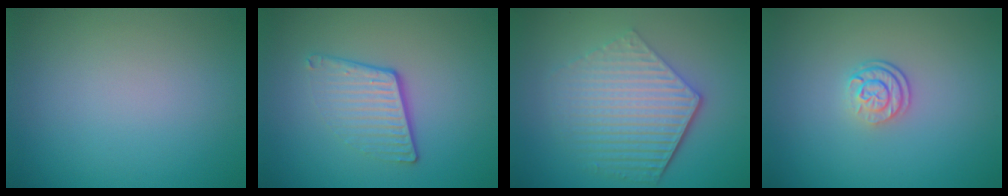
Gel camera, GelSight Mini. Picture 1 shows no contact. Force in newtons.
{"total": 3.9, "press": 2.6, "slide": 2.9}
{"total": 6.2, "press": 4.5, "slide": 4.3}
{"total": 2.6, "press": 1.9, "slide": 1.8}